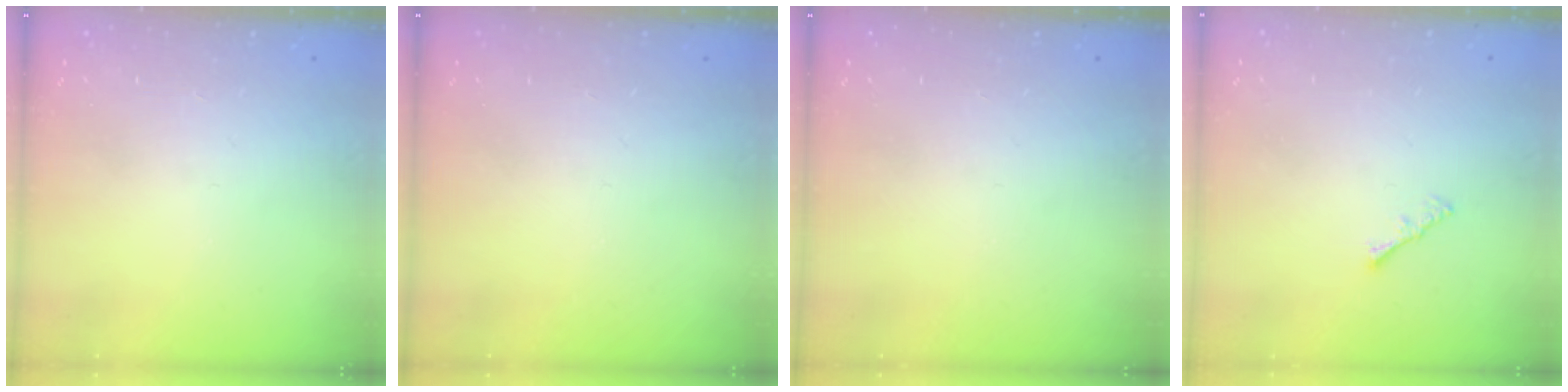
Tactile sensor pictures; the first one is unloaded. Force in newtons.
{"total": 0.0}
{"total": 0.0}
{"total": 1.6, "press": 1.5, "slide": 0.5}